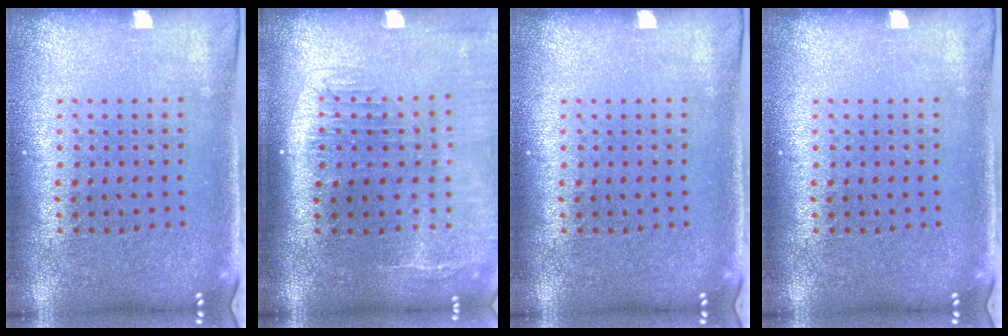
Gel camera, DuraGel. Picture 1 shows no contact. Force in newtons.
{"total": 2.1, "press": 1.7, "slide": 1.1}
{"total": 0.0}
{"total": 0.0}